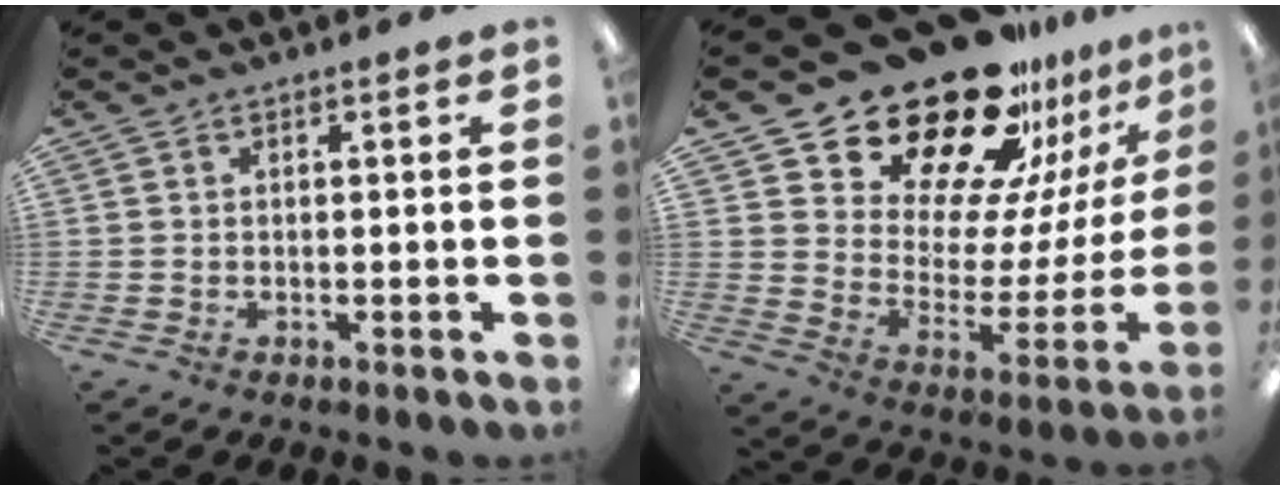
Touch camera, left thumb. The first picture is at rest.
{"total": 26.3, "force": [21.2, 11.5, 10.6], "torque": [-0.167, -0.152, 0.380]}